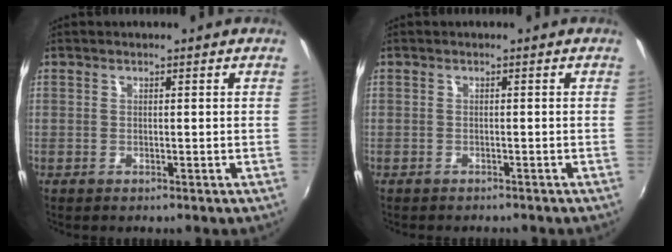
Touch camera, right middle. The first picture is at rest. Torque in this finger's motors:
{"motor_torque": [0.59, -0.66, 0.20, 0.02]}